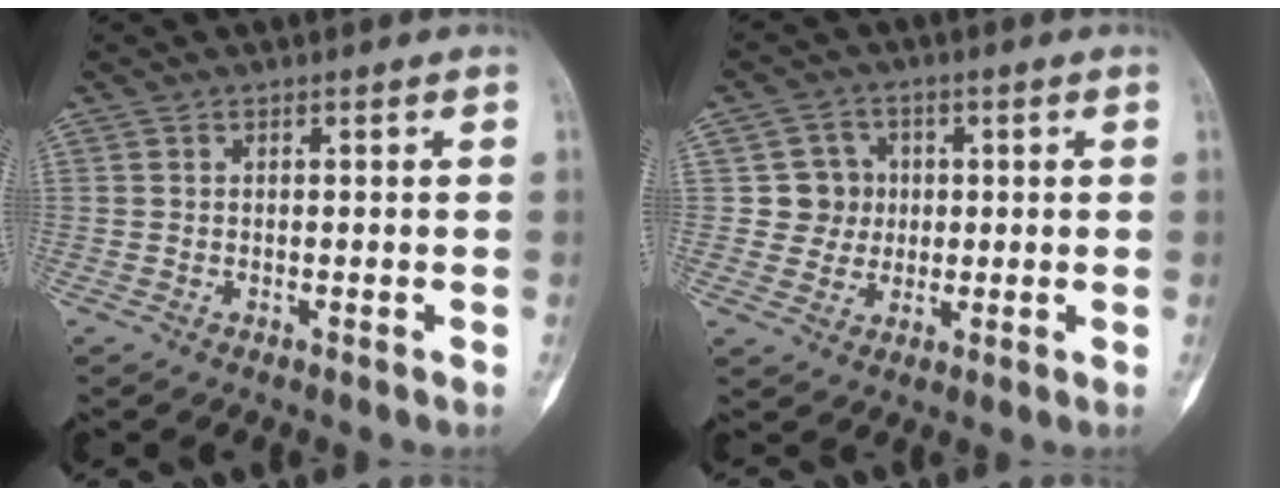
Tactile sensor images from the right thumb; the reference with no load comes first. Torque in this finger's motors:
{"motor_torque": [-0.09, 0.47, 0.08, -0.07, -0.02]}